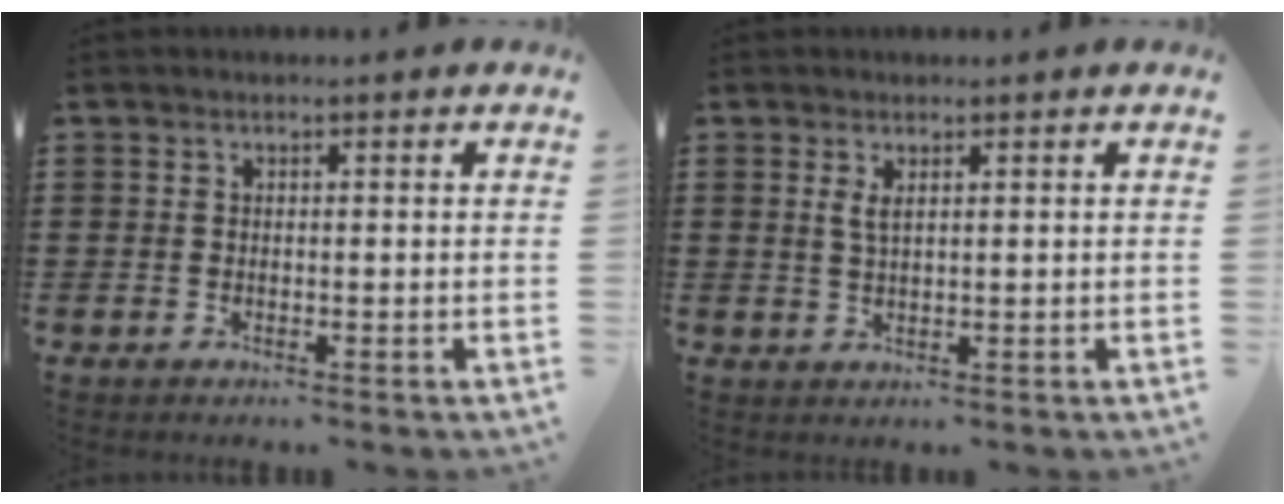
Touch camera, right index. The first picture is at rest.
{"total": 1.9, "force": [0.9, 0.6, 1.6], "torque": [-0.034, 0.003, 0.016]}